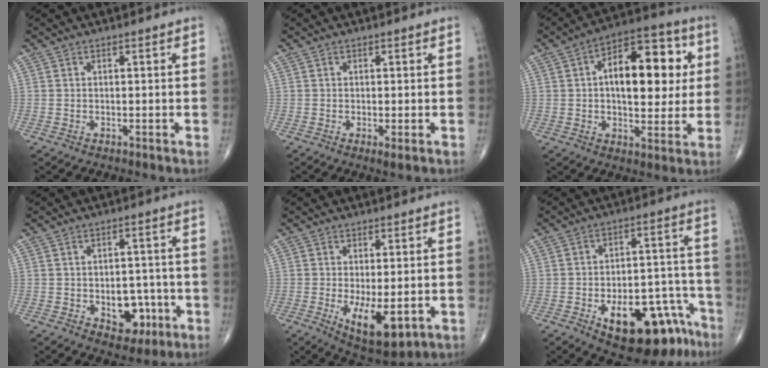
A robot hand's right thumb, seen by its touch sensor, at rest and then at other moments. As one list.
[{"total": 1.3, "force": [-0.4, 0.3, 1.2], "torque": [-0.025, -0.006, -0.009]}, {"total": 17.5, "force": [2.8, 9.1, 14.6], "torque": [-0.174, 0.013, 0.034]}, {"total": 7.9, "force": [-2.4, 5.4, 5.3], "torque": [-0.034, 0.020, -0.022]}, {"total": 10.0, "force": [-2.5, 4.2, 8.7], "torque": [-0.134, -0.018, -0.026]}, {"total": 18.0, "force": [-9.9, 8.5, 12.5], "torque": [-0.120, 0.076, -0.128]}]